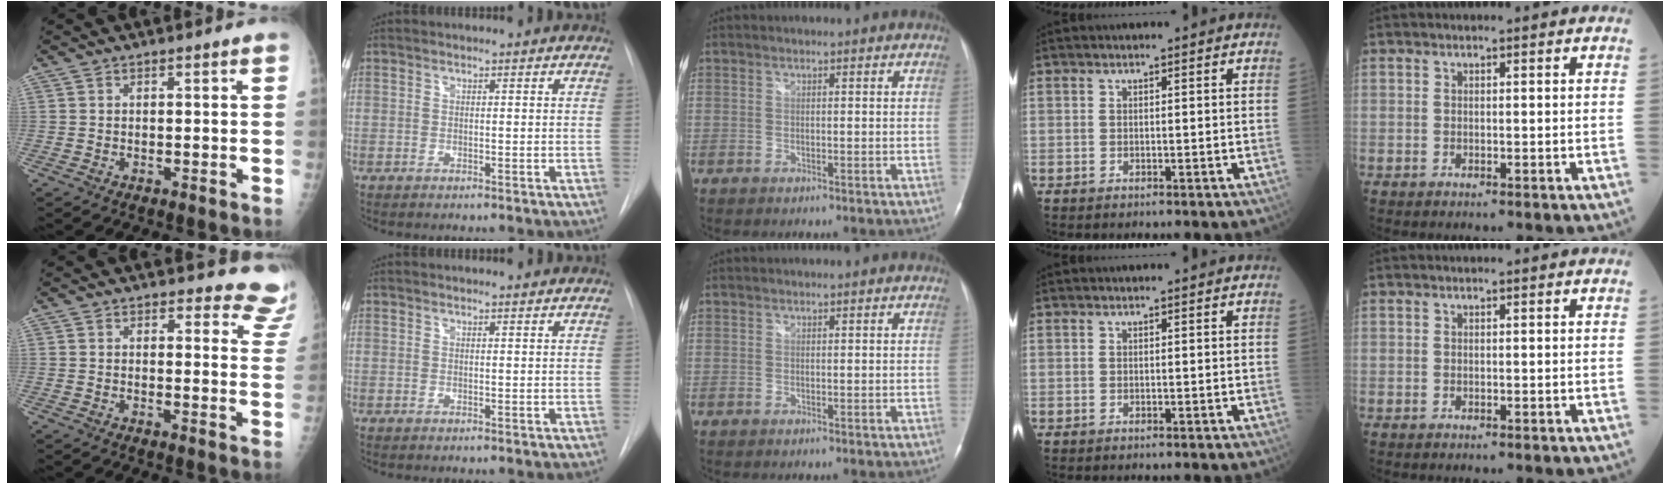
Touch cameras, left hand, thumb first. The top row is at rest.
{"thumb": {"total": 9.2, "force": [8.8, 2.7, -0.1], "torque": [0.060, -0.067, 0.059]}, "index": {"total": 0.7, "force": [0.7, 0.1, 0.1], "torque": [-0.008, 0.002, 0.009]}}